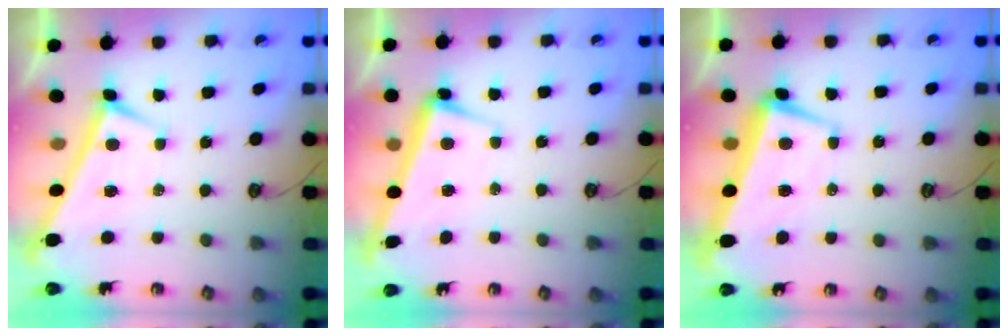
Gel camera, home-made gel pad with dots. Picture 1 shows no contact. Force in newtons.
{"total": 2.6, "press": 2.5, "slide": 0.6}
{"total": 3.8, "press": 3.1, "slide": 2.1}